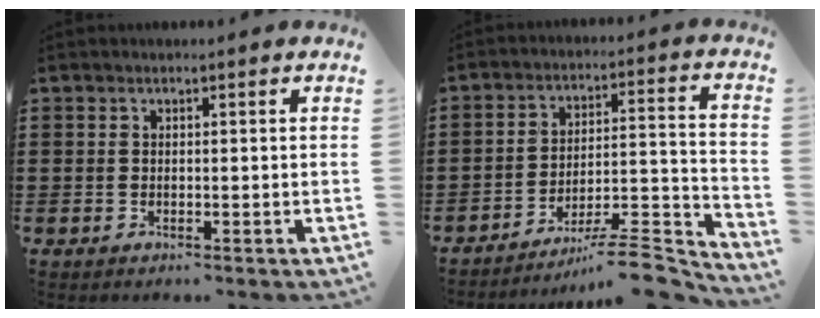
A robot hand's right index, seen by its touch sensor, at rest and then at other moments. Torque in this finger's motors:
{"motor_torque": [0.36, -0.38, 0.09, 0.03]}